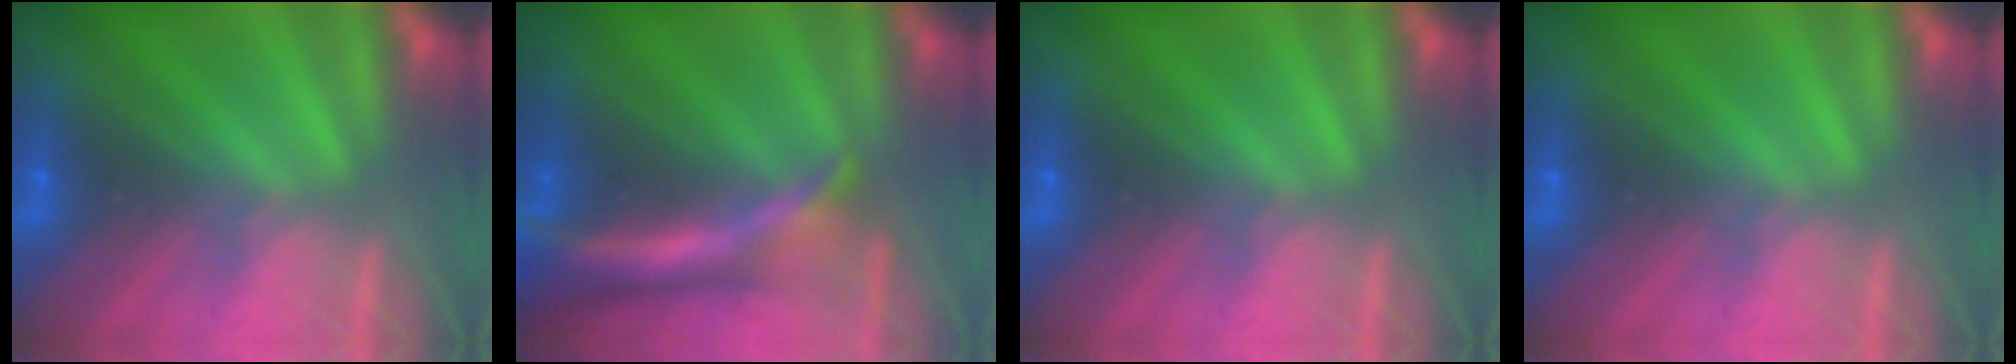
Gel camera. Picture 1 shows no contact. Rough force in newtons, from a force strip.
{"total": 7.1}
{"total": 0.0}
{"total": 0.0}